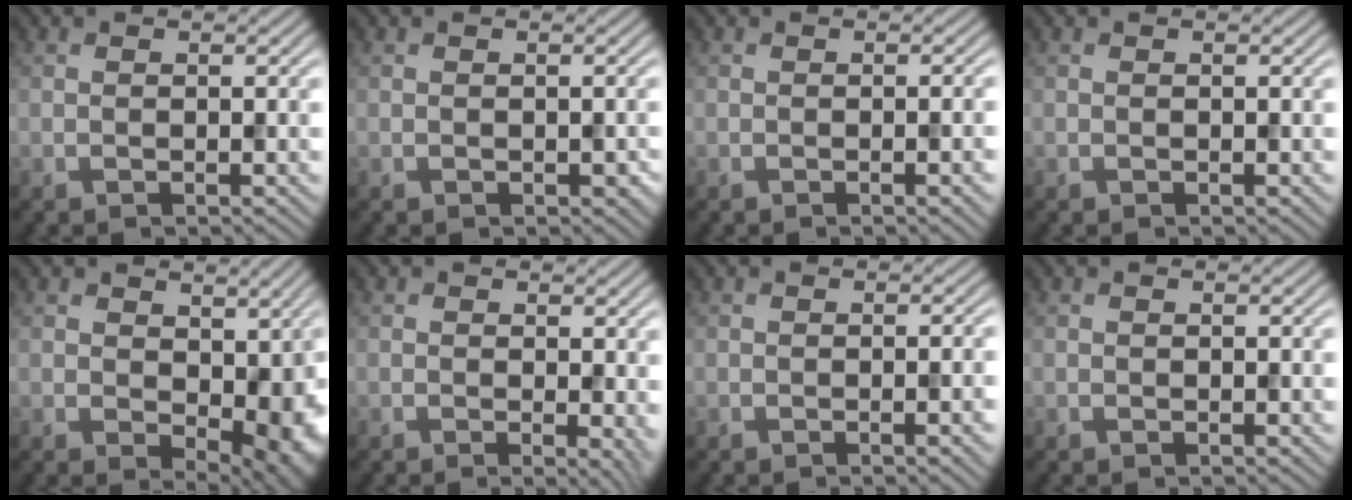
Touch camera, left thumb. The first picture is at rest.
{"total": 0.6, "force": [-0.1, 0.5, 0.4], "torque": [-0.005, -0.005, 0.000]}
{"total": 2.3, "force": [-0.4, 0.5, 2.2], "torque": [-0.027, 0.003, -0.008]}
{"total": 0.0}
{"total": 9.1, "force": [0.5, 6.0, 6.9], "torque": [-0.099, -0.025, 0.022]}
{"total": 2.4, "force": [0.1, 0.6, 2.3], "torque": [-0.031, -0.004, -0.001]}
{"total": 2.7, "force": [-0.5, 0.6, 2.6], "torque": [-0.032, 0.003, -0.010]}
{"total": 0.0}